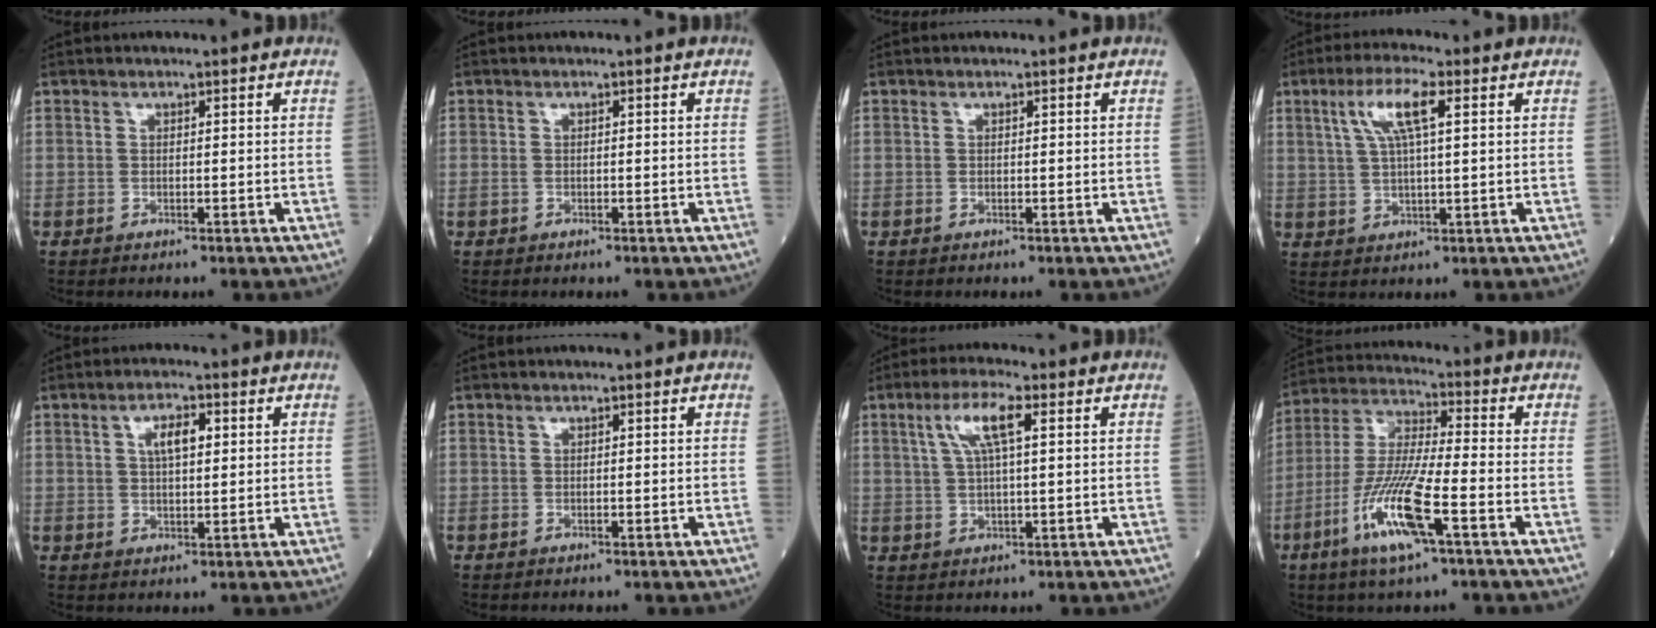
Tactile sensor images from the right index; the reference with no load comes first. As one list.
[{"total": 0.6, "force": [-0.2, 0.3, 0.4], "torque": [-0.013, 0.000, -0.003]}, {"total": 0.0}, {"total": 7.1, "force": [2.8, 1.0, 6.5], "torque": [-0.133, 0.014, 0.054]}, {"total": 4.3, "force": [1.3, 1.5, 3.8], "torque": [-0.067, 0.006, 0.022]}, {"total": 0.0}, {"total": 6.3, "force": [2.3, 0.9, 5.8], "torque": [-0.118, 0.014, 0.046]}, {"total": 13.4, "force": [-5.9, 1.2, 12.0], "torque": [-0.251, -0.014, -0.113]}]